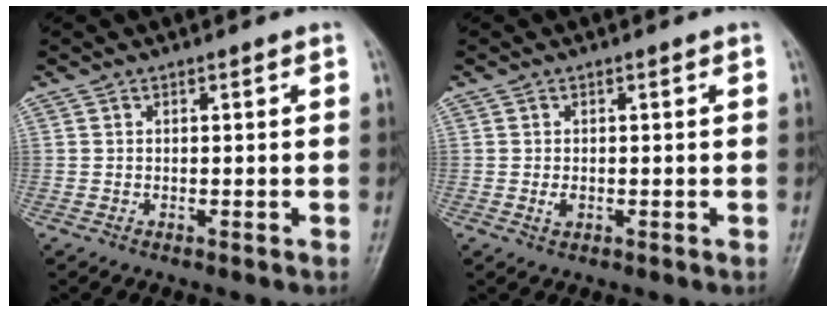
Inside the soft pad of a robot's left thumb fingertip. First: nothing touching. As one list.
[{"total": 1.4, "force": [-0.1, 0.9, 1.1], "torque": [-0.017, -0.002, 0.001]}]